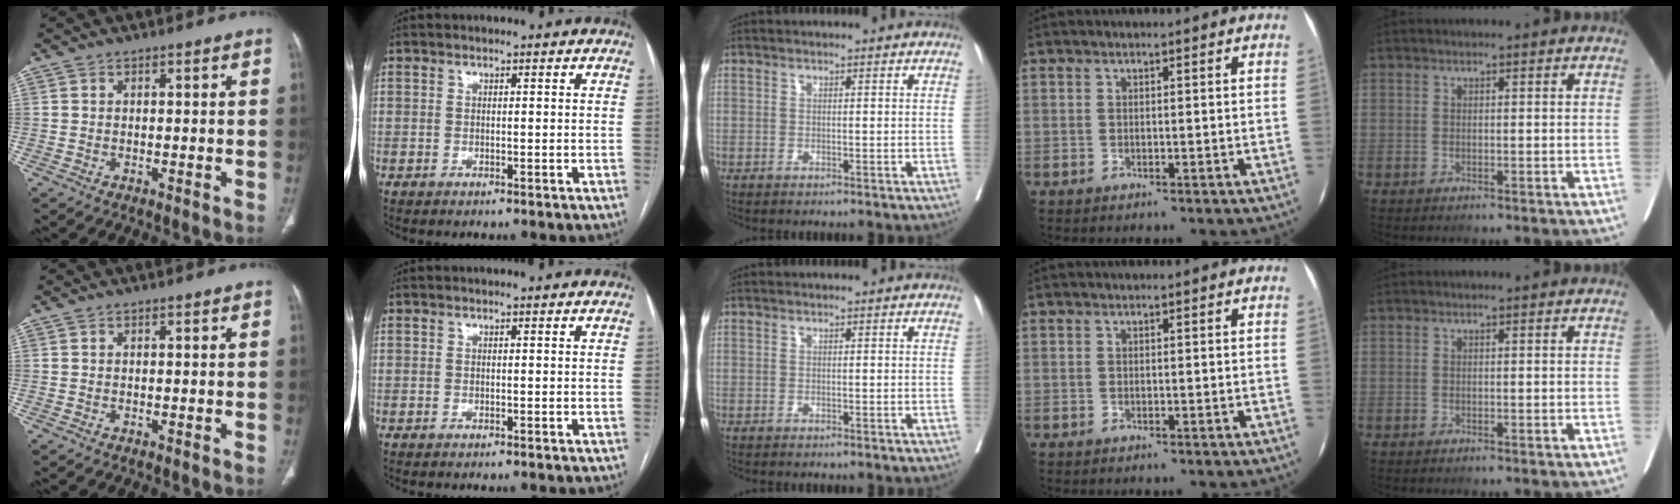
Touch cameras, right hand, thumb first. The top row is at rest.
{}